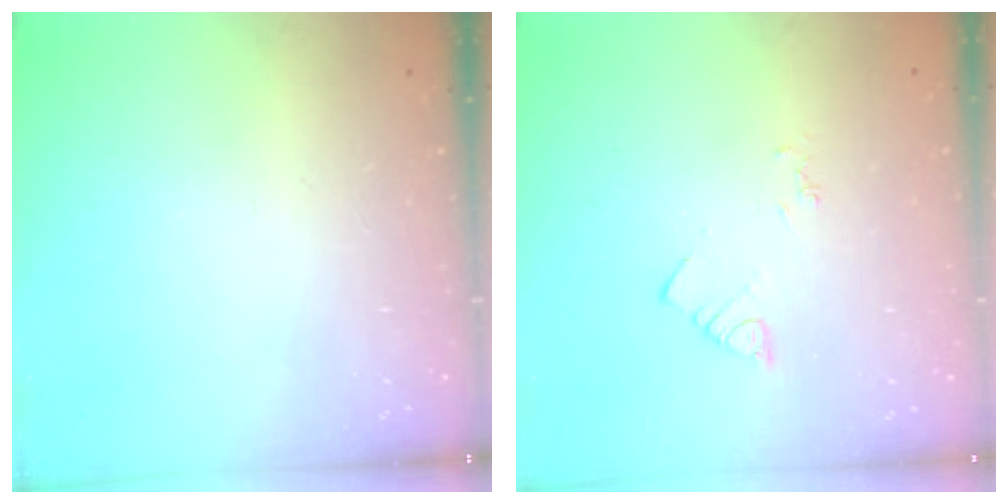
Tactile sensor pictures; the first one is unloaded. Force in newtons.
{"total": 2.9, "press": 2.8, "slide": 0.4}